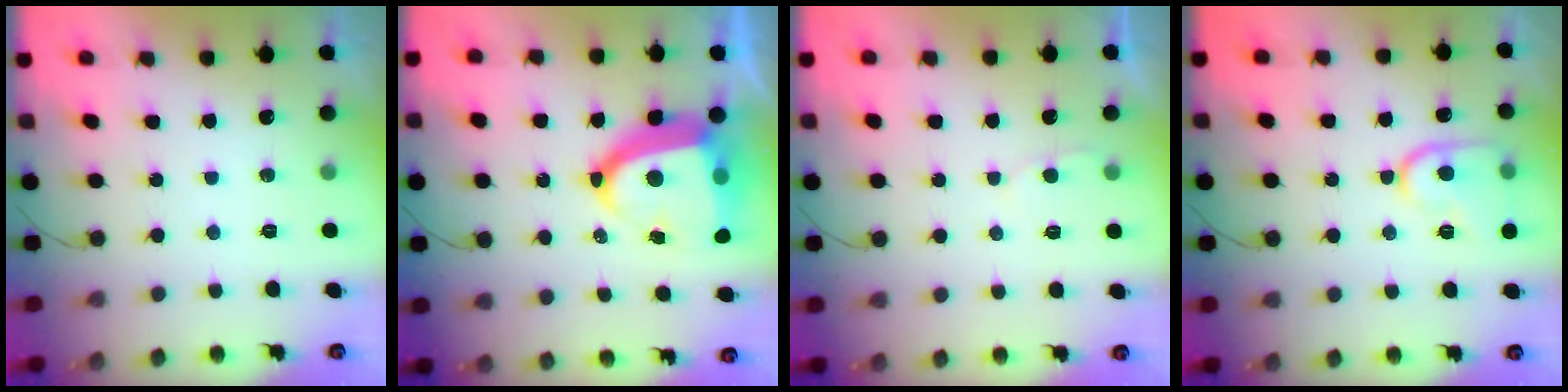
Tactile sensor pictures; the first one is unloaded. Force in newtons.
{"total": 18.7, "press": 18.5, "slide": 2.7}
{"total": 2.1, "press": 2.1, "slide": 0.2}
{"total": 13.1, "press": 13.0, "slide": 1.3}